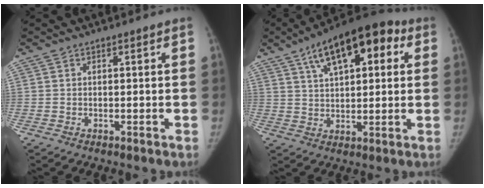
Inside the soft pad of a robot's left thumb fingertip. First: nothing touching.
{"total": 16.7, "force": [7.1, 7.8, 13.0], "torque": [-0.165, 0.010, 0.107]}